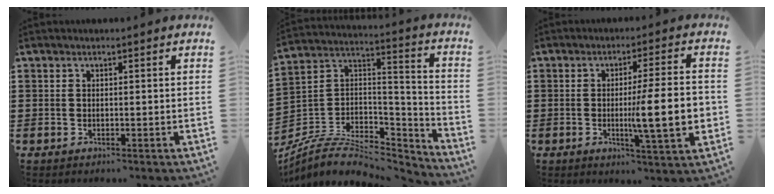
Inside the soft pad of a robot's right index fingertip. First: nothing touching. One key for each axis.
{"total": 8.1, "fx": -5.9, "fy": 3.9, "fz": 4.0, "tx": -0.079, "ty": 0.013, "tz": -0.113}
{"total": 12.5, "fx": -1.3, "fy": 1.9, "fz": 12.3, "tx": -0.178, "ty": -0.016, "tz": -0.028}